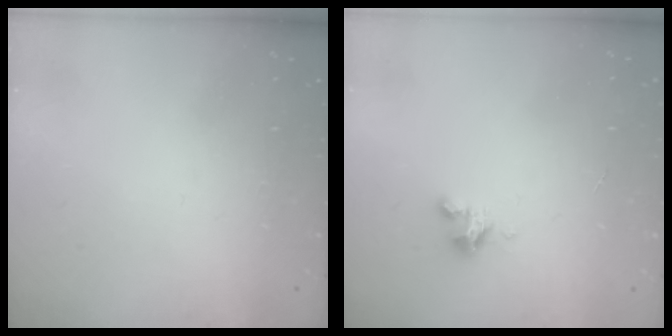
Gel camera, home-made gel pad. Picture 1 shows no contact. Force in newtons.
{"total": 2.8, "press": 2.8, "slide": 0.2}